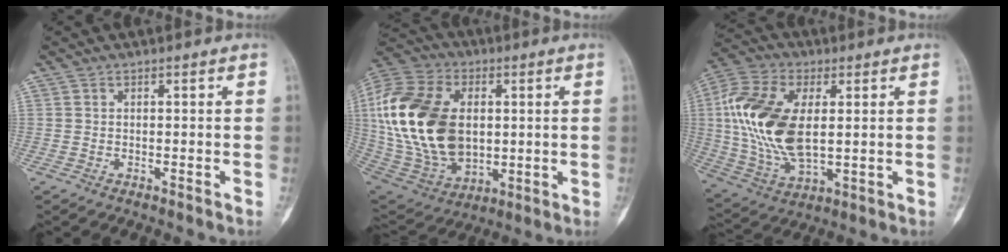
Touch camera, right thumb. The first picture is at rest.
{"total": 27.2, "force": [2.5, 17.7, 20.5], "torque": [-0.416, -0.010, 0.058]}
{"total": 20.1, "force": [2.6, 11.0, 16.6], "torque": [-0.348, -0.007, 0.049]}